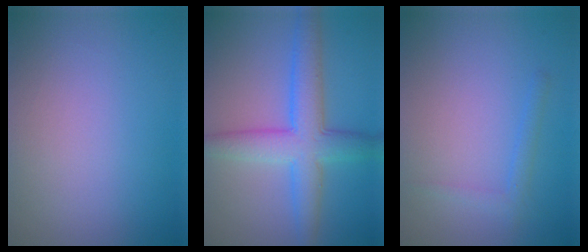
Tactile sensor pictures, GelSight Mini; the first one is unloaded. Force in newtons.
{"total": 5.9, "press": 5.9, "slide": 0.3}
{"total": 1.3, "press": 1.3, "slide": 0.1}